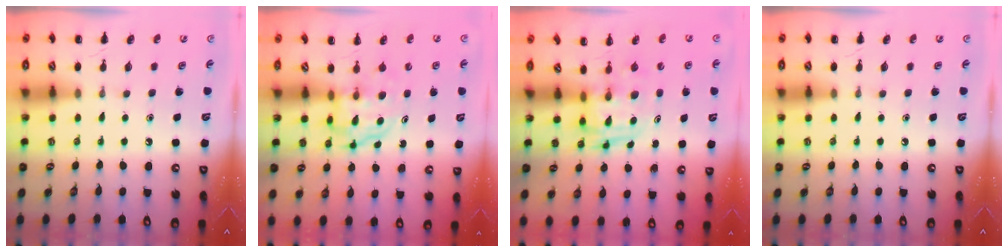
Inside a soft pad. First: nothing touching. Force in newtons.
{"total": 3.9, "press": 3.9, "slide": 0.2}
{"total": 3.0, "press": 3.0, "slide": 0.5}
{"total": 0.0}